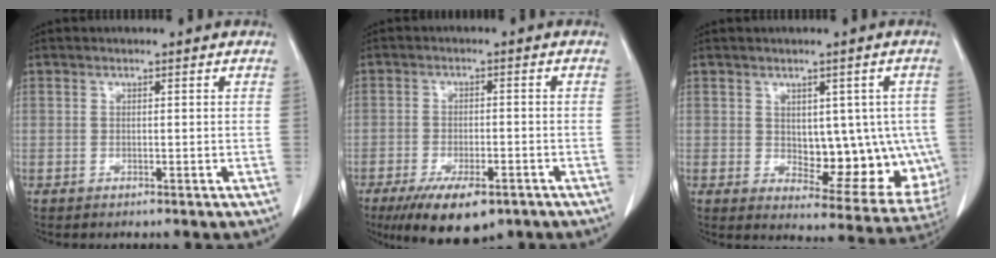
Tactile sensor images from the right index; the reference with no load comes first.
{"total": 10.6, "force": [-7.0, 3.7, 7.0], "torque": [-0.111, -0.012, -0.105]}
{"total": 12.9, "force": [-0.1, 6.8, 11.0], "torque": [-0.120, 0.006, 0.021]}